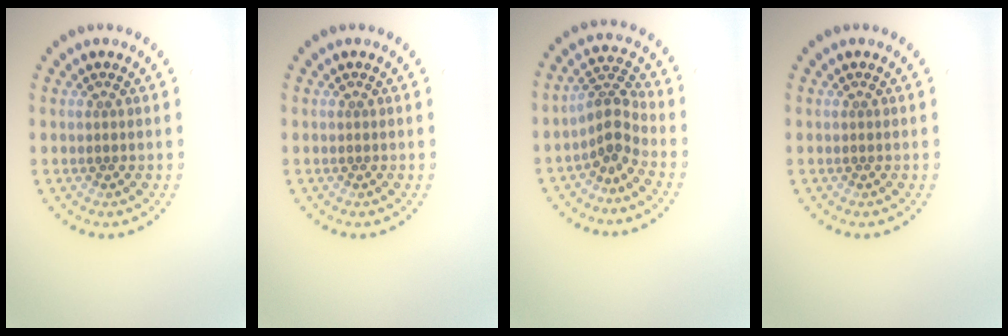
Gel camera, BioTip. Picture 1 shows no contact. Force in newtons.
{"total": 0.0}
{"total": 2.7, "press": 1.9, "slide": 1.9}
{"total": 0.0}